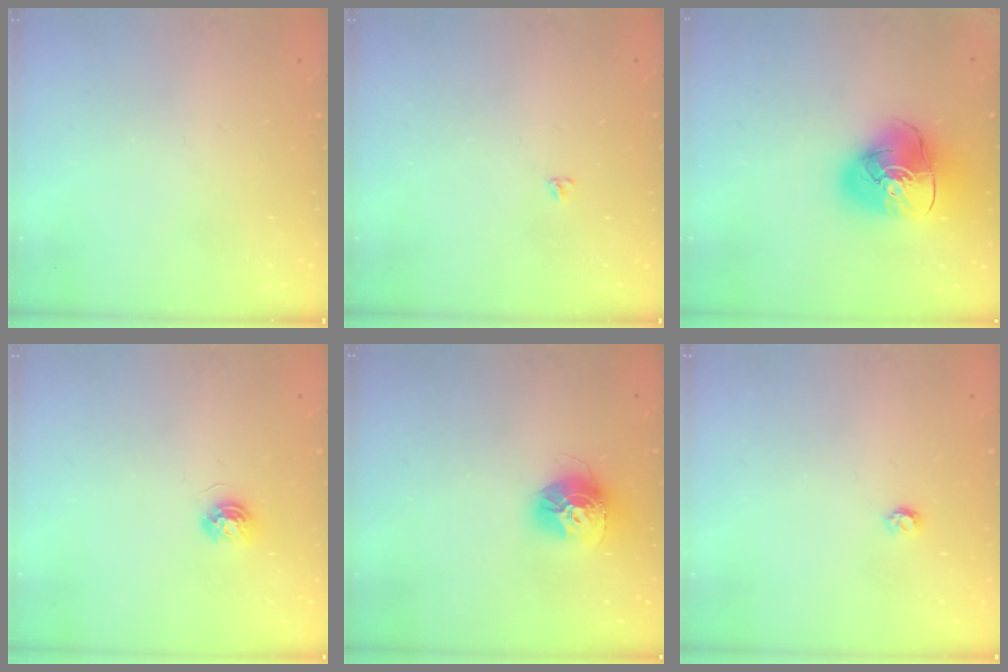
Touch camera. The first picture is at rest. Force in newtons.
{"total": 3.1, "press": 3.0, "slide": 0.4}
{"total": 14.6, "press": 14.4, "slide": 2.1}
{"total": 4.8, "press": 4.8, "slide": 0.6}
{"total": 13.8, "press": 13.8, "slide": 1.0}
{"total": 3.2, "press": 3.2, "slide": 0.3}